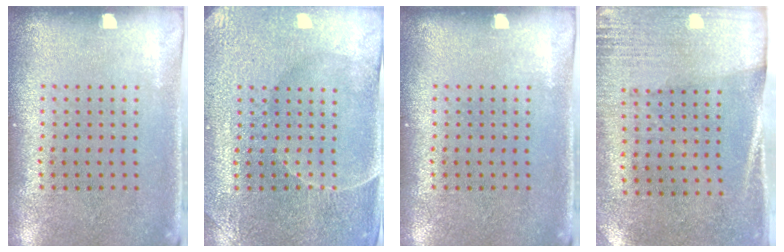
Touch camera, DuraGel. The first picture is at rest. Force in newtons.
{"total": 3.5, "press": 3.5, "slide": 0.6}
{"total": 0.0}
{"total": 2.7, "press": 2.4, "slide": 1.4}